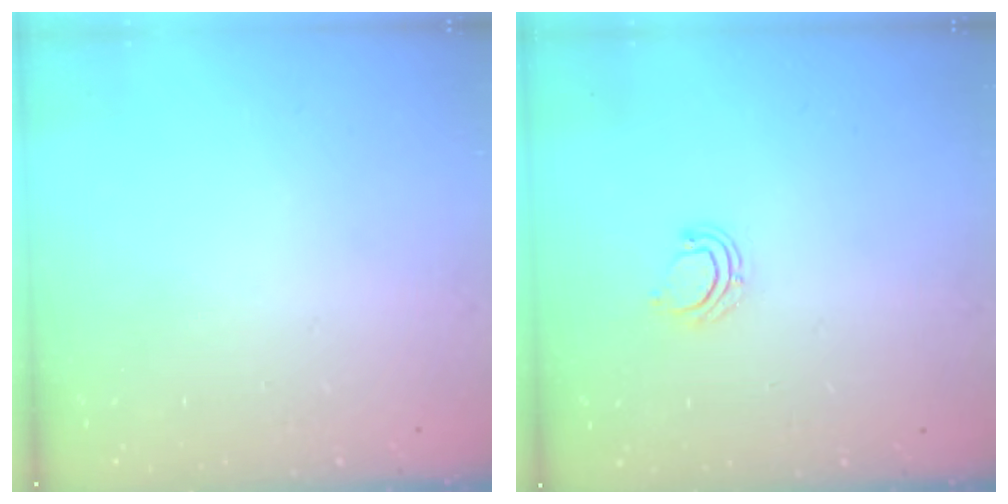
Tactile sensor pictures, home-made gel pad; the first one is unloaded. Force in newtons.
{"total": 5.0, "press": 4.9, "slide": 1.0}